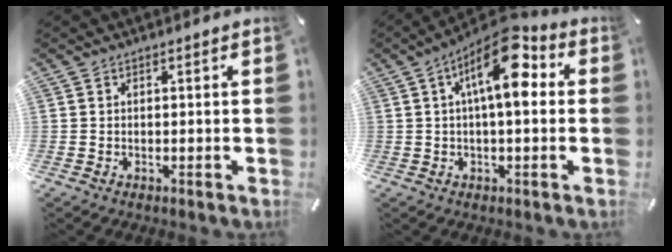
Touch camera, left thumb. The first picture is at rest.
{"total": 13.1, "force": [3.9, 5.3, 11.3], "torque": [-0.181, -0.019, 0.060]}